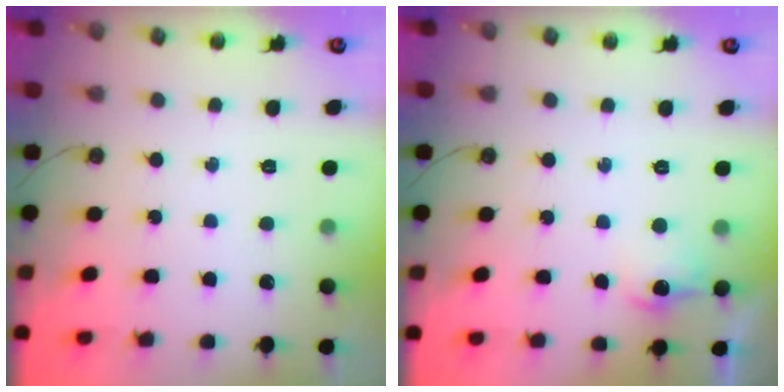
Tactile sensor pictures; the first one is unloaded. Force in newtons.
{"total": 8.0, "press": 8.0, "slide": 0.7}